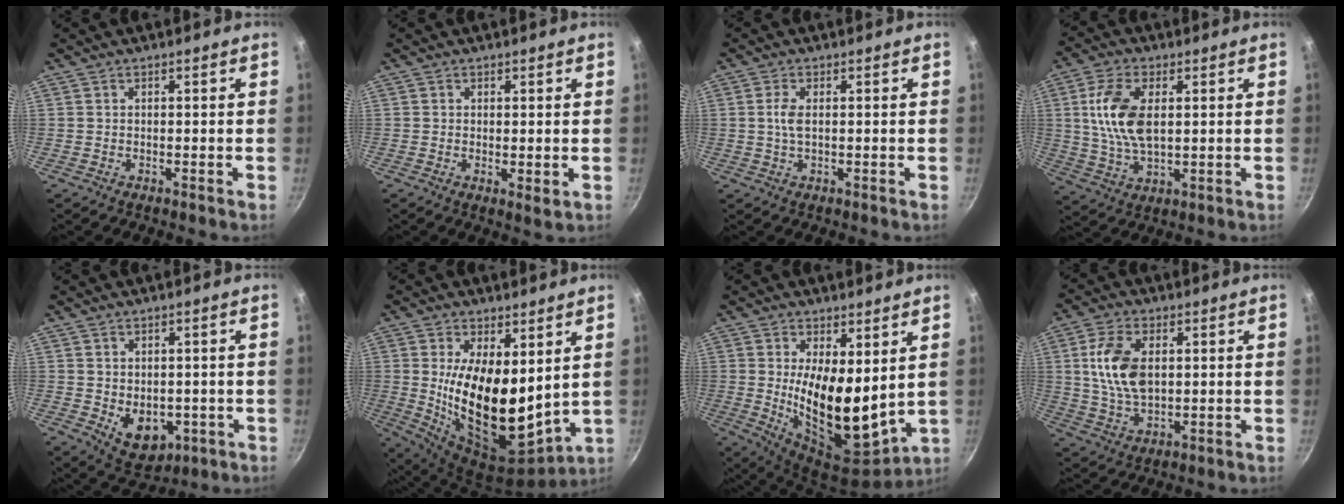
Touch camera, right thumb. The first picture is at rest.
{"total": 1.9, "force": [0.4, 0.9, 1.6], "torque": [-0.025, -0.012, 0.004]}
{"total": 2.8, "force": [0.3, 1.2, 2.6], "torque": [-0.058, 0.002, 0.005]}
{"total": 11.8, "force": [2.1, 6.3, 9.7], "torque": [-0.184, -0.004, 0.042]}
{"total": 8.0, "force": [-1.2, 5.9, 5.3], "torque": [-0.052, -0.009, 0.003]}
{"total": 19.3, "force": [3.5, 9.7, 16.3], "torque": [-0.262, -0.057, 0.076]}
{"total": 16.2, "force": [2.6, 7.6, 14.1], "torque": [-0.208, -0.052, 0.057]}
{"total": 11.1, "force": [1.9, 6.5, 8.8], "torque": [-0.158, -0.008, 0.038]}